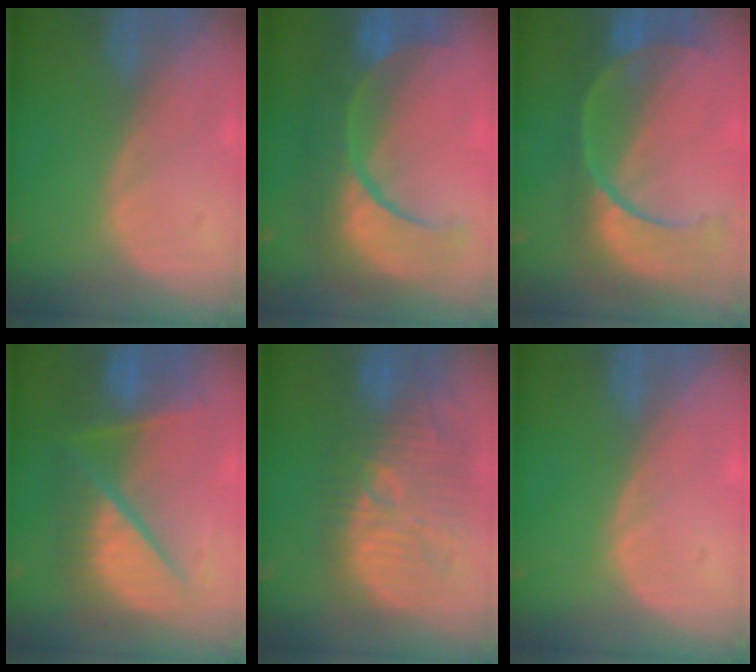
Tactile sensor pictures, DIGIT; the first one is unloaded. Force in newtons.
{"total": 12.1, "press": 12.0, "slide": 1.5}
{"total": 10.9, "press": 9.2, "slide": 5.9}
{"total": 10.7, "press": 10.6, "slide": 1.4}
{"total": 12.3, "press": 11.7, "slide": 3.8}
{"total": 0.0}